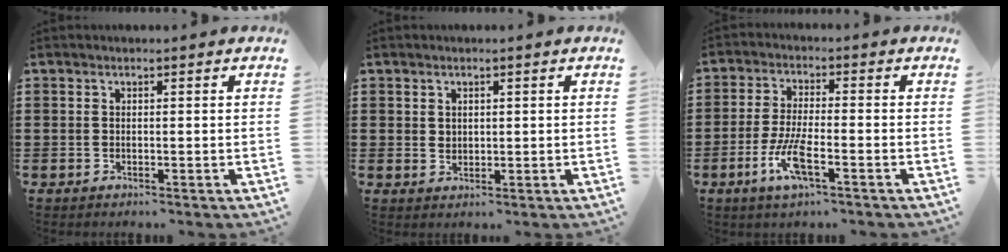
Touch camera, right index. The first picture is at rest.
{"total": 1.4, "force": [0.9, 0.9, 0.3], "torque": [-0.007, 0.004, 0.018]}
{"total": 6.6, "force": [-3.1, 1.4, 5.7], "torque": [-0.132, -0.018, -0.060]}